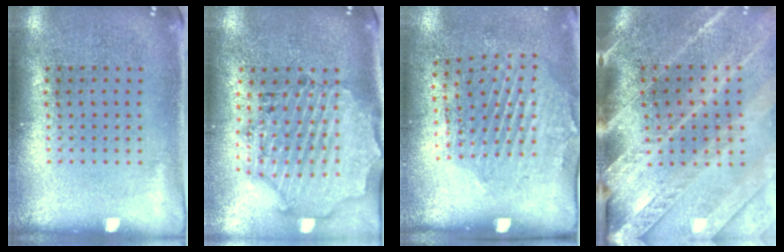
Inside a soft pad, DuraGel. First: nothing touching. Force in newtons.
{"total": 1.8, "press": 1.8, "slide": 0.3}
{"total": 2.0, "press": 1.1, "slide": 1.7}
{"total": 3.8, "press": 3.2, "slide": 2.1}